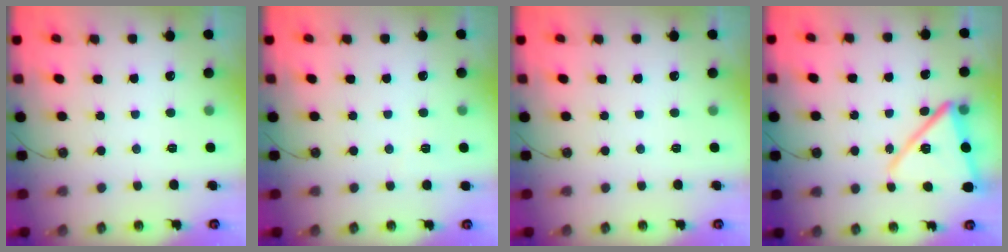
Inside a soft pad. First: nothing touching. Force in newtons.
{"total": 2.3, "press": 1.3, "slide": 1.9}
{"total": 0.0}
{"total": 15.2, "press": 15.2, "slide": 1.1}